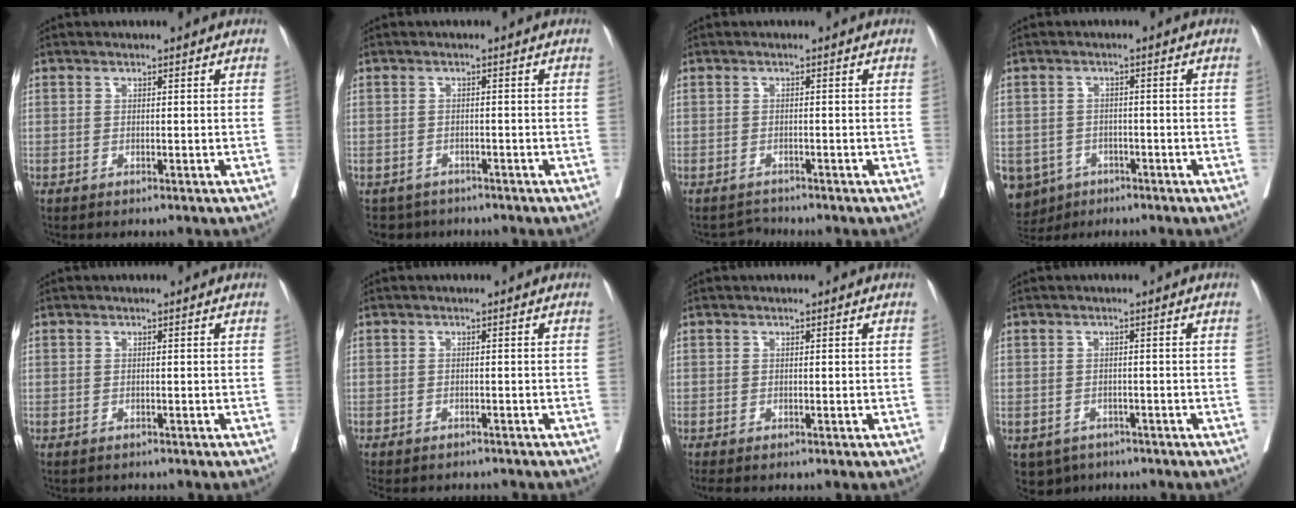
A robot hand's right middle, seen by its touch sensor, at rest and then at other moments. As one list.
[{"total": 3.6, "force": [-2.9, 2.0, -0.4], "torque": [0.007, 0.001, -0.048]}, {"total": 1.6, "force": [-1.4, 0.1, -0.8], "torque": [0.015, -0.009, -0.021]}, {"total": 8.2, "force": [-4.9, 6.4, 1.7], "torque": [-0.044, -0.004, -0.070]}, {"total": 1.8, "force": [-1.5, 0.8, 0.1], "torque": [-0.011, -0.002, -0.025]}, {"total": 7.7, "force": [-7.0, 2.4, 2.1], "torque": [-0.032, -0.006, -0.086]}, {"total": 2.2, "force": [-1.9, -0.1, 1.1], "torque": [-0.015, -0.005, -0.025]}, {"total": 4.6, "force": [-3.1, 3.3, 0.6], "torque": [-0.007, 0.002, -0.043]}]